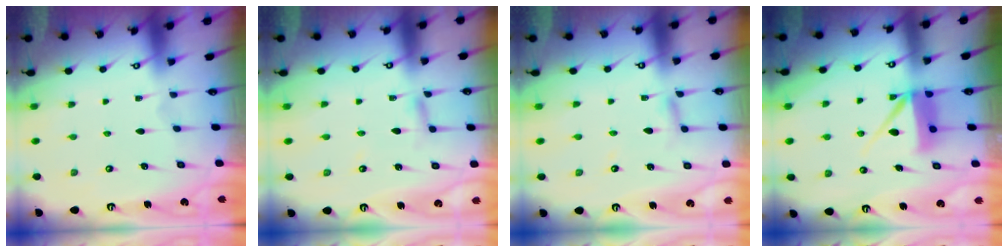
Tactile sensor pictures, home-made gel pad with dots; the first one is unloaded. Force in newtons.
{"total": 2.8, "press": 2.8, "slide": 0.2}
{"total": 2.6, "press": 2.6, "slide": 0.2}
{"total": 9.9, "press": 9.9, "slide": 0.7}